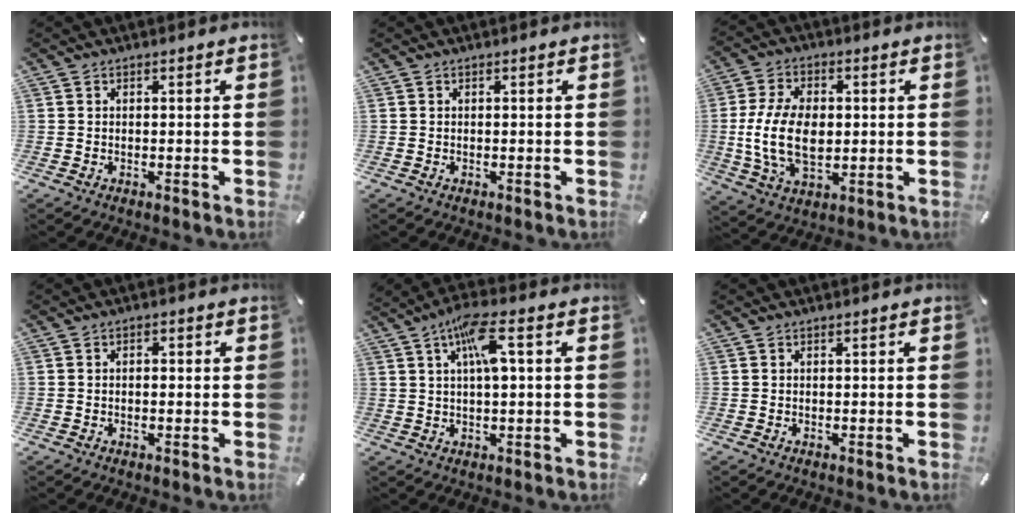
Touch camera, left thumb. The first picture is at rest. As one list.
[{"total": 0.0}, {"total": 14.1, "force": [-0.4, 9.0, 10.9], "torque": [-0.240, 0.006, -0.004]}, {"total": 1.5, "force": [-0.4, 0.8, 1.1], "torque": [-0.022, 0.003, -0.008]}, {"total": 8.9, "force": [2.8, 2.5, 8.1], "torque": [-0.149, 0.006, 0.047]}, {"total": 0.0}]